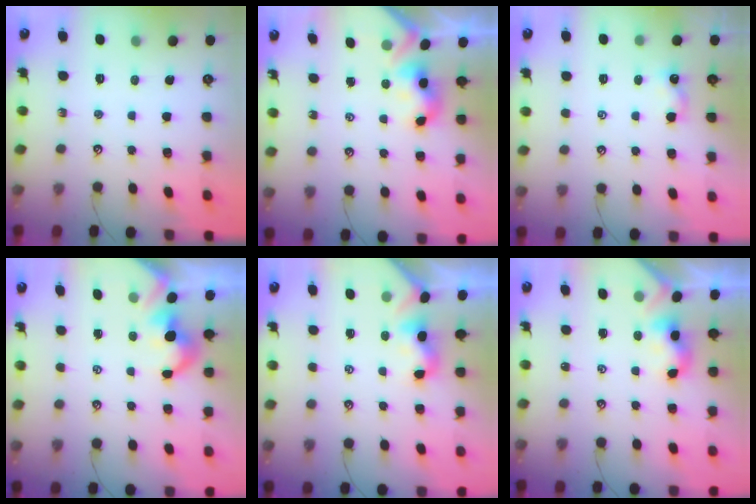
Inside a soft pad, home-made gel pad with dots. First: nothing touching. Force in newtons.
{"total": 4.7, "press": 4.7, "slide": 0.3}
{"total": 0.9, "press": 0.9, "slide": 0.3}
{"total": 0.9, "press": 0.6, "slide": 0.7}
{"total": 1.9, "press": 1.8, "slide": 0.6}
{"total": 2.4, "press": 2.4, "slide": 0.2}